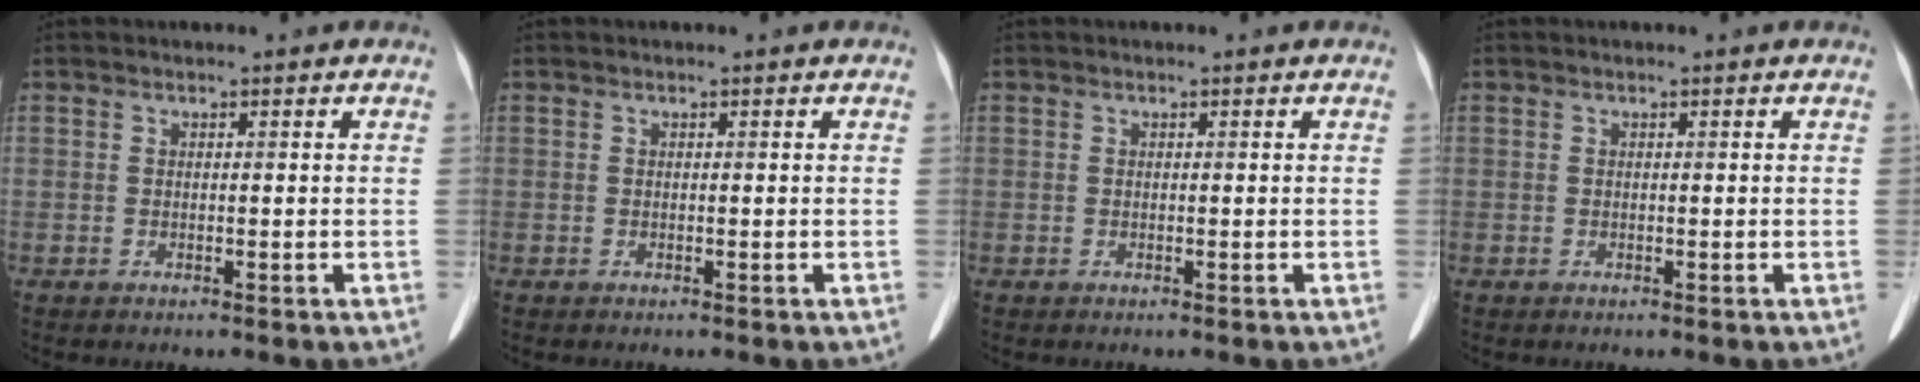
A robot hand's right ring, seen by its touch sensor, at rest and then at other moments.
{"total": 0.0}
{"total": 0.0}
{"total": 0.0}